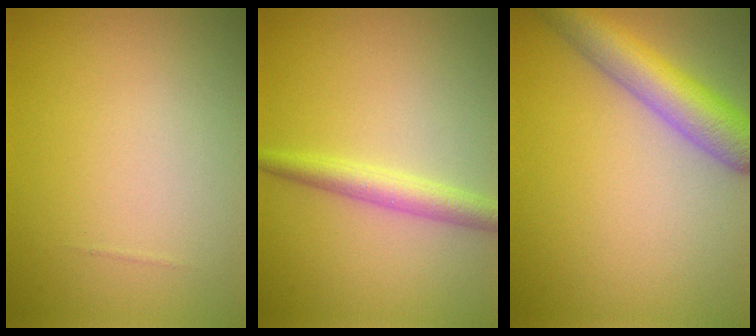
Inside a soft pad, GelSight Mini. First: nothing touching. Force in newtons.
{"total": 2.7, "press": 2.7, "slide": 0.0}
{"total": 6.2, "press": 6.2, "slide": 0.3}